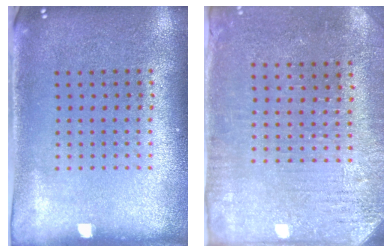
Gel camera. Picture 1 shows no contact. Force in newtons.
{"total": 3.0, "press": 2.8, "slide": 1.2}